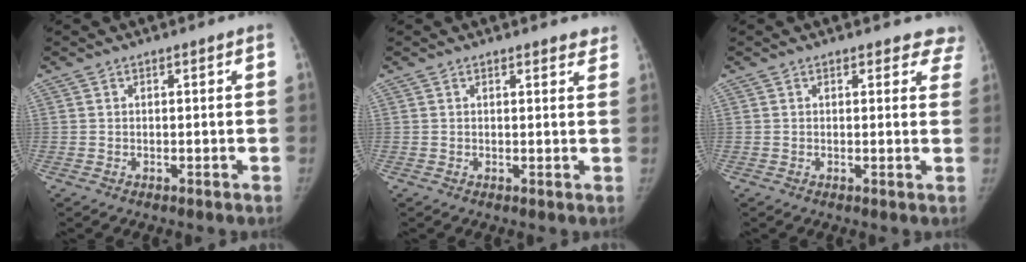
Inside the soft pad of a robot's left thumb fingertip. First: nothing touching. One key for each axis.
{"total": 3.3, "fx": 3.0, "fy": 1.0, "fz": 1.1, "tx": 0.007, "ty": -0.010, "tz": 0.025}
{"total": 5.8, "fx": 5.0, "fy": 2.5, "fz": 1.2, "tx": 0.034, "ty": -0.015, "tz": 0.034}